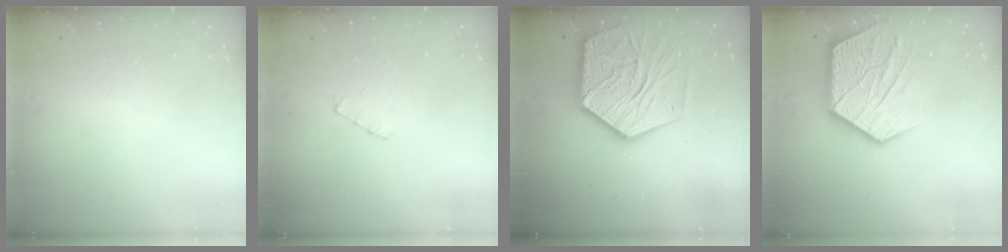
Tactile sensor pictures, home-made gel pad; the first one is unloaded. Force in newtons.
{"total": 3.0, "press": 3.0, "slide": 0.3}
{"total": 21.9, "press": 21.8, "slide": 1.7}
{"total": 22.8, "press": 22.8, "slide": 1.9}